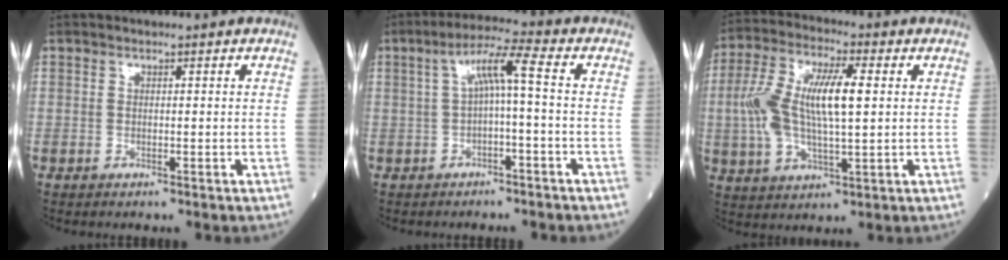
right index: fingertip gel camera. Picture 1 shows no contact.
{"total": 5.8, "force": [0.1, 0.3, 5.8], "torque": [-0.104, 0.029, 0.004]}
{"total": 13.1, "force": [1.2, 3.9, 12.4], "torque": [-0.260, 0.022, 0.024]}